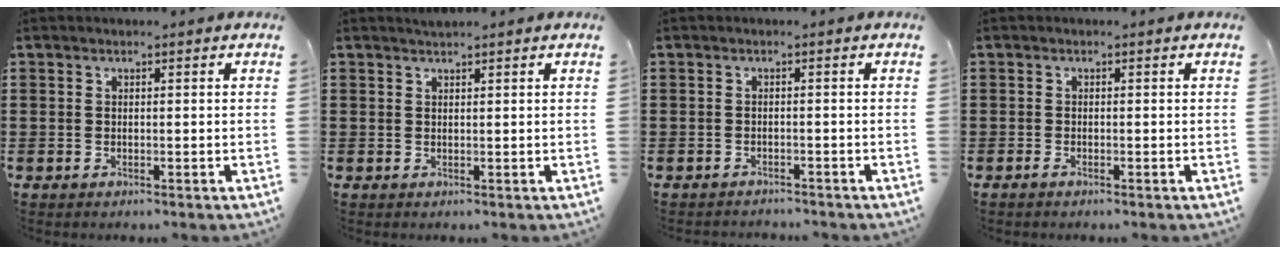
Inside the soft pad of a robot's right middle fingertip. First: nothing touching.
{"total": 0.8, "force": [0.8, 0.1, 0.1], "torque": [-0.002, 0.000, 0.016]}
{"total": 1.1, "force": [-1.1, 0.1, 0.0], "torque": [-0.004, 0.003, -0.024]}
{"total": 0.6, "force": [-0.4, 0.1, 0.5], "torque": [-0.011, -0.004, -0.007]}